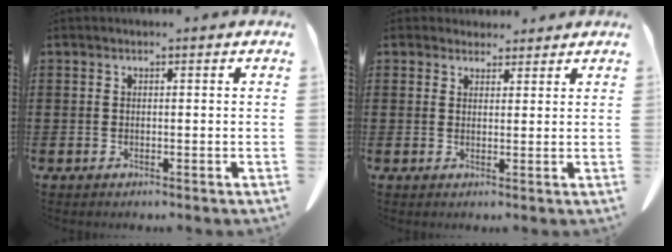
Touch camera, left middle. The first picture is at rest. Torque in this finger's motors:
{"motor_torque": [0.04, 0.14, 0.05, -0.02]}